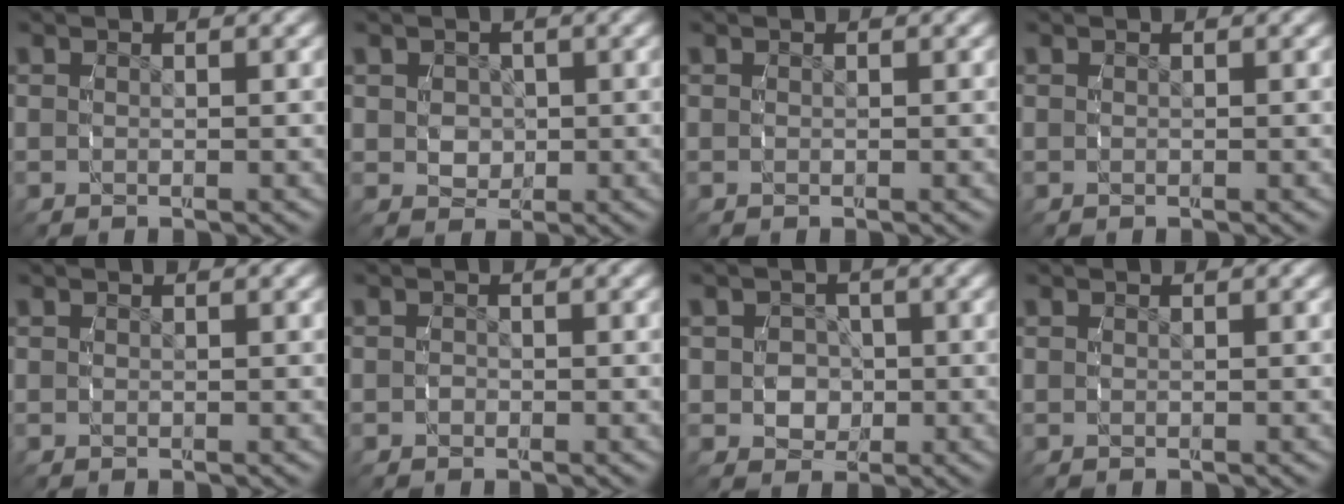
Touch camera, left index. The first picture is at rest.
{"total": 2.7, "force": [0.2, 2.4, 1.2], "torque": [-0.018, -0.006, 0.007]}
{"total": 0.0}
{"total": 0.0}
{"total": 0.0}
{"total": 0.6, "force": [-0.5, 0.3, -0.2], "torque": [0.000, 0.000, -0.012]}
{"total": 4.0, "force": [-0.4, 3.7, 1.3], "torque": [-0.018, -0.009, -0.007]}
{"total": 0.0}